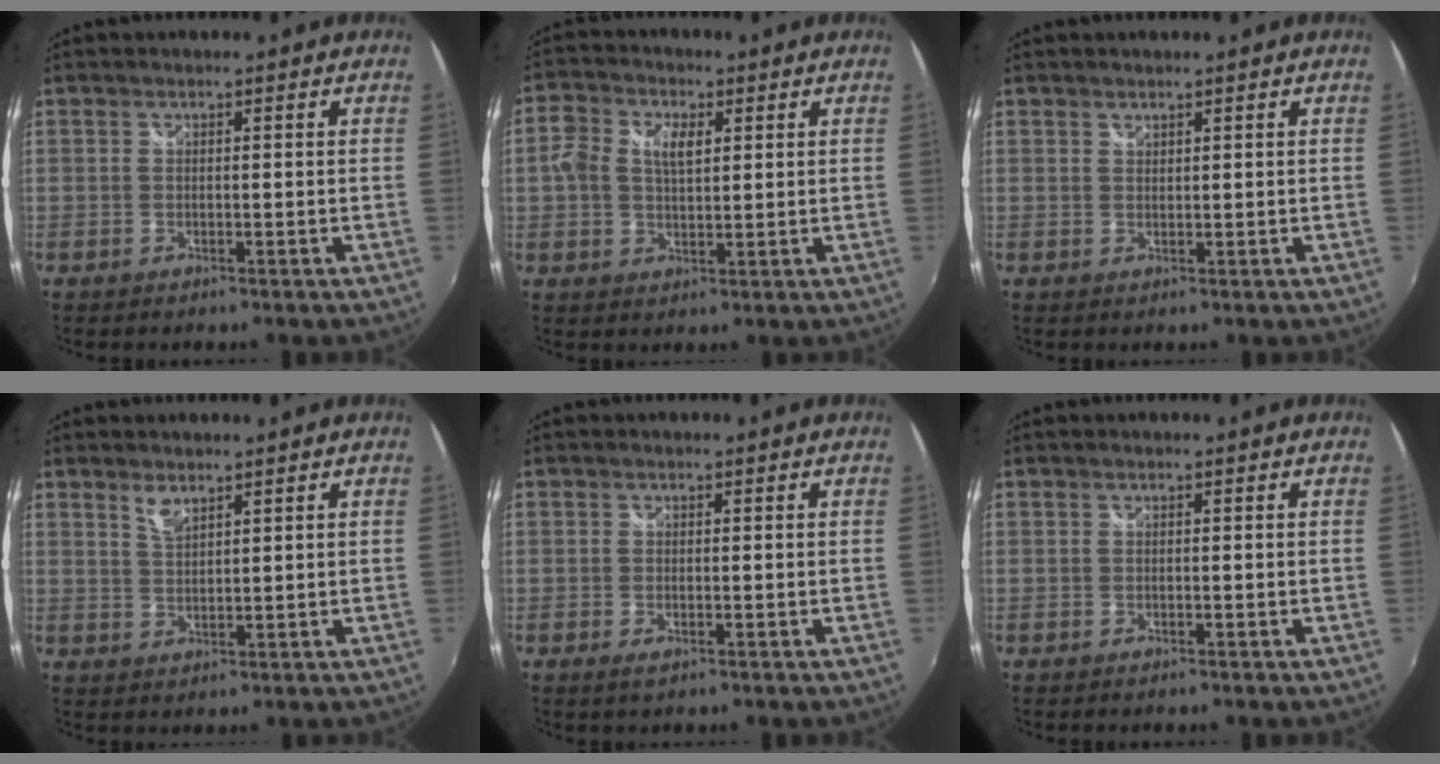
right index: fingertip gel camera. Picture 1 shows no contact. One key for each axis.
{"total": 6.4, "fx": 1.3, "fy": 4.0, "fz": 4.8, "tx": -0.090, "ty": 0.018, "tz": 0.023}
{"total": 0.8, "fx": 0.8, "fy": 0.3, "fz": 0.1, "tx": 0.001, "ty": 0.001, "tz": 0.015}
{"total": 2.9, "fx": 2.2, "fy": 0.9, "fz": 1.6, "tx": -0.029, "ty": -0.002, "tz": 0.038}
{"total": 1.0, "fx": -0.3, "fy": 0.5, "fz": 0.8, "tx": -0.016, "ty": -0.001, "tz": -0.005}
{"total": 0.0}